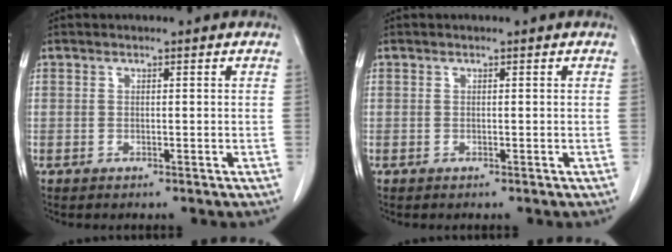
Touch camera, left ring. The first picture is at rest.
{"total": 0.0}